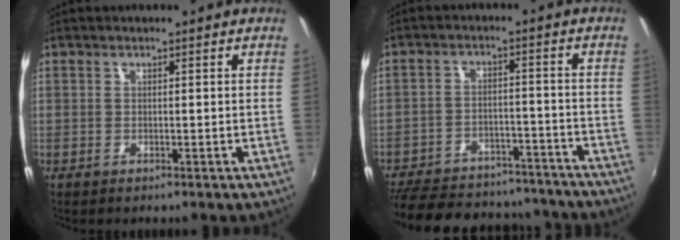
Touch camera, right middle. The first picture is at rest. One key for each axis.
{"total": 25.4, "fx": -21.4, "fy": 9.9, "fz": 9.4, "tx": -0.214, "ty": 0.021, "tz": -0.278}